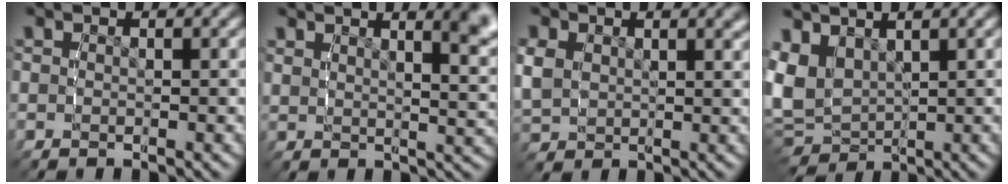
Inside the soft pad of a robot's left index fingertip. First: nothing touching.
{"total": 5.9, "force": [3.8, 1.4, 4.3], "torque": [-0.037, 0.004, 0.062]}
{"total": 3.9, "force": [1.4, 3.0, 2.0], "torque": [-0.047, -0.006, 0.036]}
{"total": 6.8, "force": [0.9, 5.9, 3.4], "torque": [-0.112, -0.034, 0.031]}